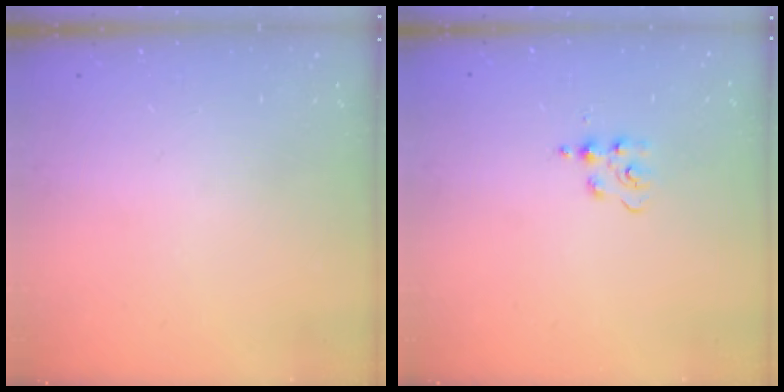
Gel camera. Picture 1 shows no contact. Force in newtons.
{"total": 4.3, "press": 4.2, "slide": 0.6}